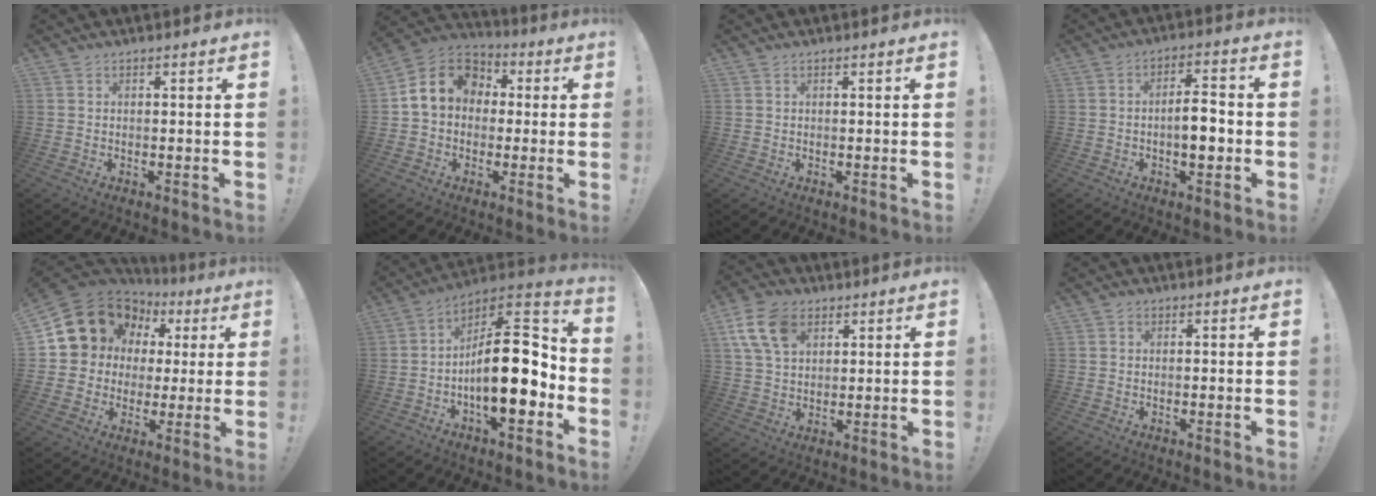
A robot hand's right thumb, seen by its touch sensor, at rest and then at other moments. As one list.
[{"total": 12.7, "force": [2.3, 10.4, 6.9], "torque": [-0.101, 0.008, 0.048]}, {"total": 0.0}, {"total": 7.6, "force": [-1.8, 2.9, 6.8], "torque": [-0.097, 0.010, -0.034]}, {"total": 13.2, "force": [6.4, 10.9, 4.1], "torque": [-0.061, -0.041, 0.141]}, {"total": 20.5, "force": [-2.9, 8.8, 18.3], "torque": [-0.281, 0.012, -0.043]}, {"total": 12.3, "force": [5.5, 8.1, 7.4], "torque": [-0.143, -0.011, 0.109]}, {"total": 0.5, "force": [-0.2, 0.4, 0.2], "torque": [-0.004, 0.002, -0.004]}]